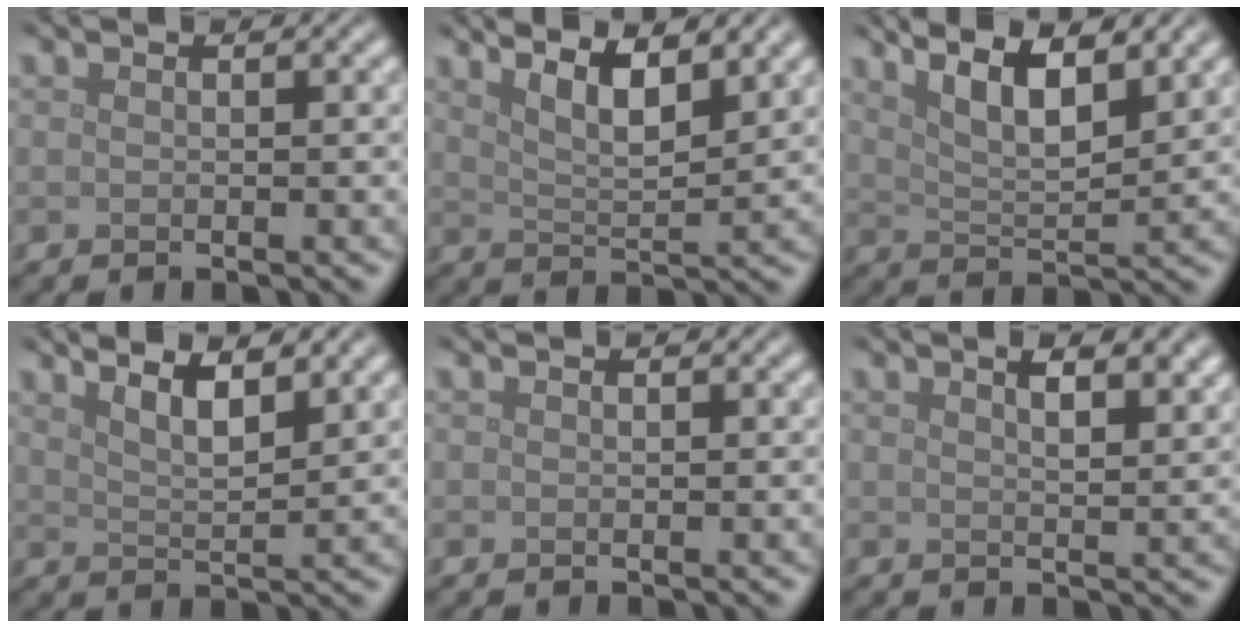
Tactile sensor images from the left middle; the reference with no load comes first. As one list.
[{"total": 5.5, "force": [3.9, 1.4, 3.6], "torque": [-0.048, 0.013, 0.050]}, {"total": 7.1, "force": [4.8, 2.1, 4.9], "torque": [-0.073, 0.019, 0.061]}, {"total": 4.4, "force": [3.2, 1.1, 2.8], "torque": [-0.032, 0.011, 0.040]}, {"total": 0.0}, {"total": 3.9, "force": [2.3, 1.4, 2.7], "torque": [-0.025, 0.013, 0.022]}]